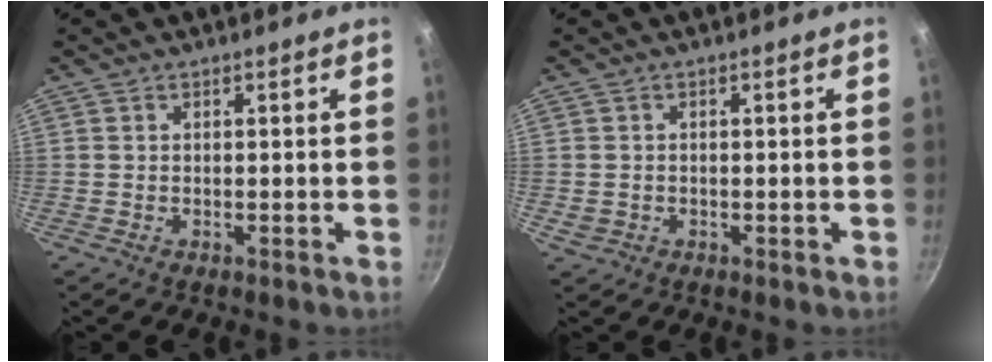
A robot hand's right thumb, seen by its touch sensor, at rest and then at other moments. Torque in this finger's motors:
{"motor_torque": [1.32, 1.50, -0.12, -0.03, 0.11]}